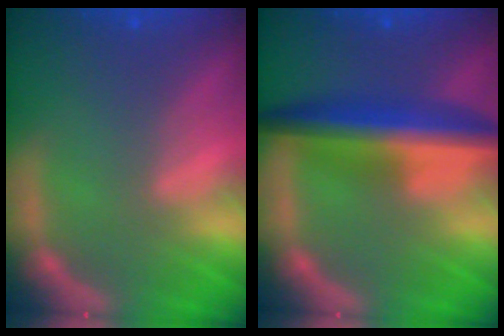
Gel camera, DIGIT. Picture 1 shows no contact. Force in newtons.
{"total": 7.0}